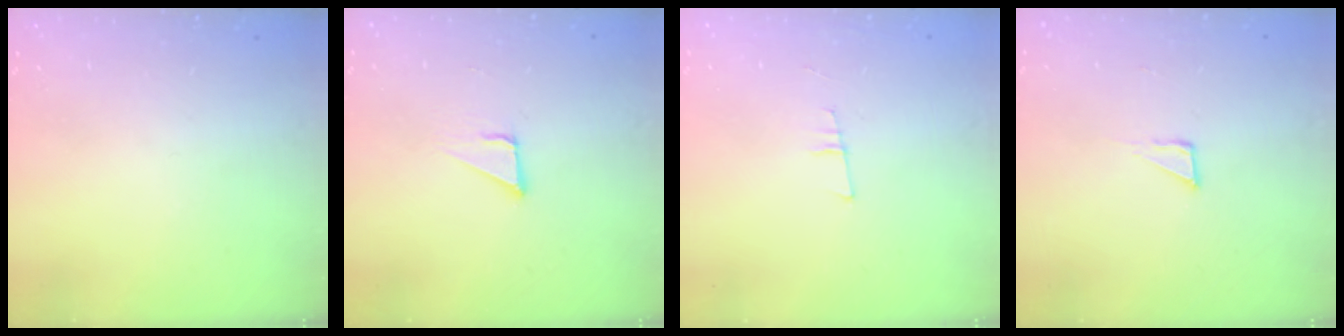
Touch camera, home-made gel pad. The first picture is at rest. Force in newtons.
{"total": 2.1, "press": 2.1, "slide": 0.1}
{"total": 6.6, "press": 5.9, "slide": 2.9}
{"total": 2.6, "press": 2.6, "slide": 0.1}